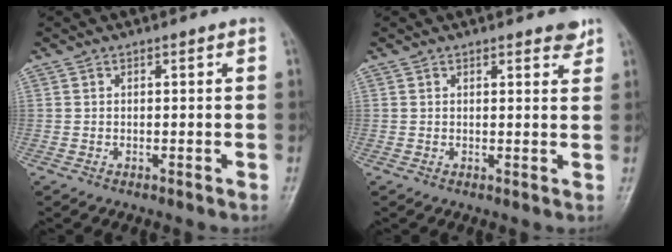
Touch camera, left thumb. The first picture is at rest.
{"total": 2.9, "force": [2.3, 0.9, 1.6], "torque": [-0.006, -0.011, 0.027]}